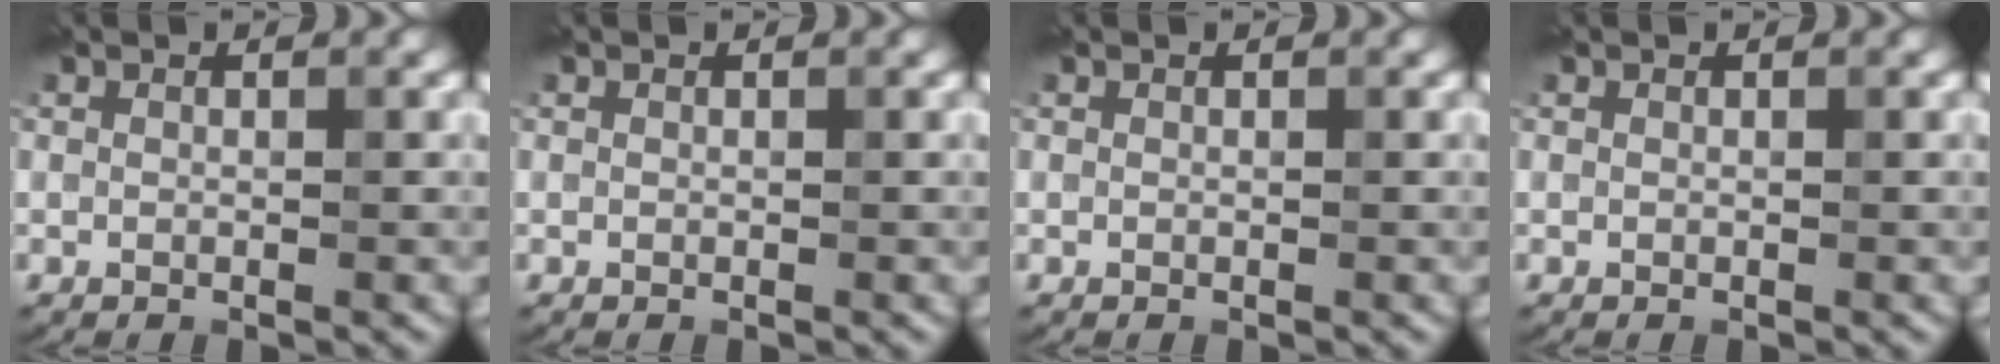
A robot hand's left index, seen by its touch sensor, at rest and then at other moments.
{"total": 0.0}
{"total": 0.0}
{"total": 0.0}